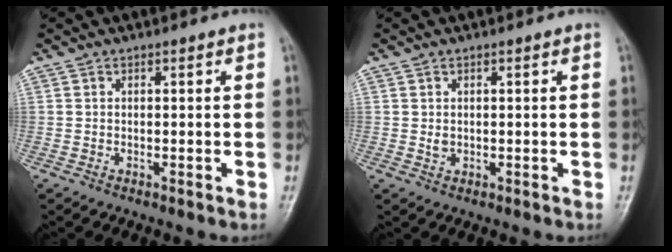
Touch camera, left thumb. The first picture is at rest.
{"total": 1.2, "force": [0.3, 1.0, 0.6], "torque": [-0.006, 0.001, 0.009]}